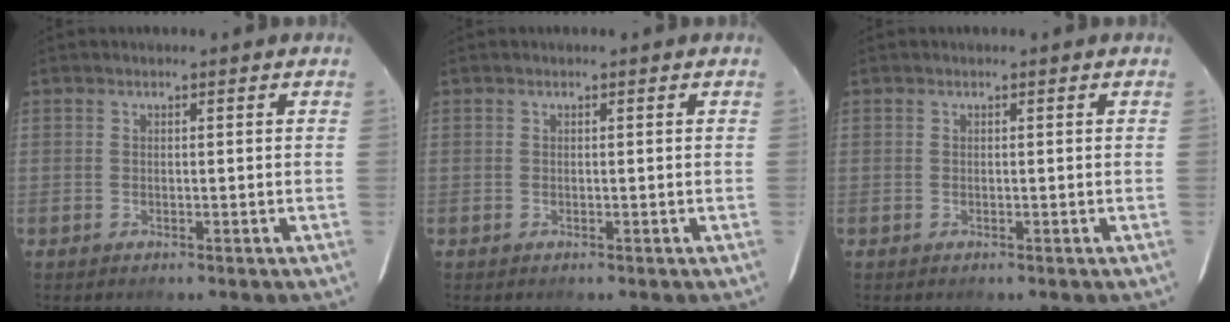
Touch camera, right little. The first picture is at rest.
{"total": 0.0}
{"total": 0.0}